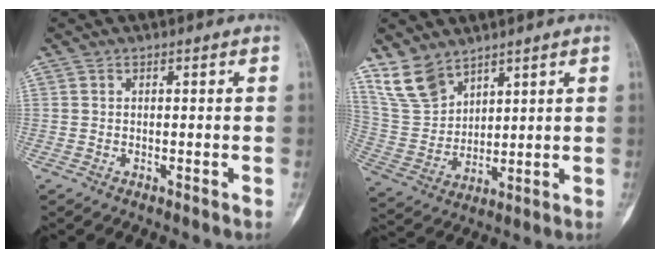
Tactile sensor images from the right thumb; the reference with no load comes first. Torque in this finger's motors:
{"motor_torque": [-0.94, 1.88, 0.17, 0.03, 0.02]}